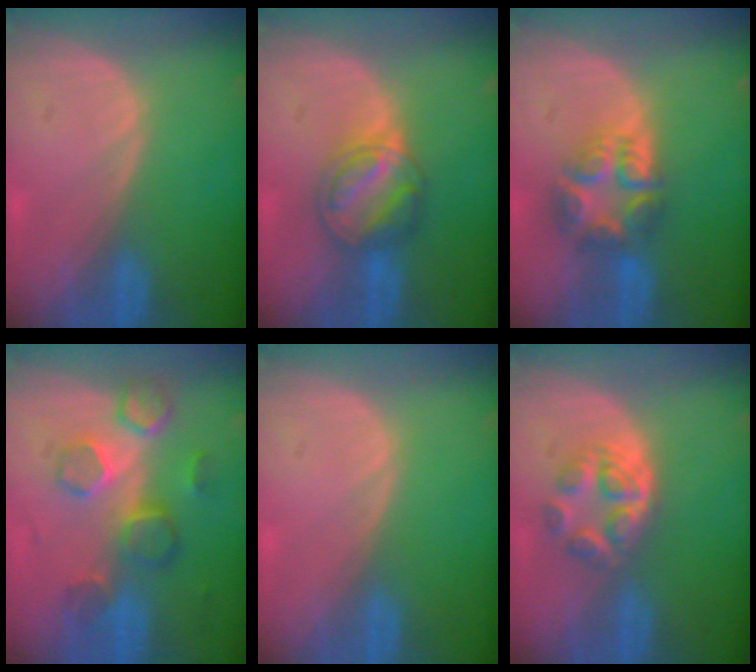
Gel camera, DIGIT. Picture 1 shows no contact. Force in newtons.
{"total": 6.4, "press": 6.2, "slide": 1.7}
{"total": 7.6, "press": 6.7, "slide": 3.6}
{"total": 8.6, "press": 7.6, "slide": 4.0}
{"total": 0.0}
{"total": 5.9, "press": 5.1, "slide": 2.9}